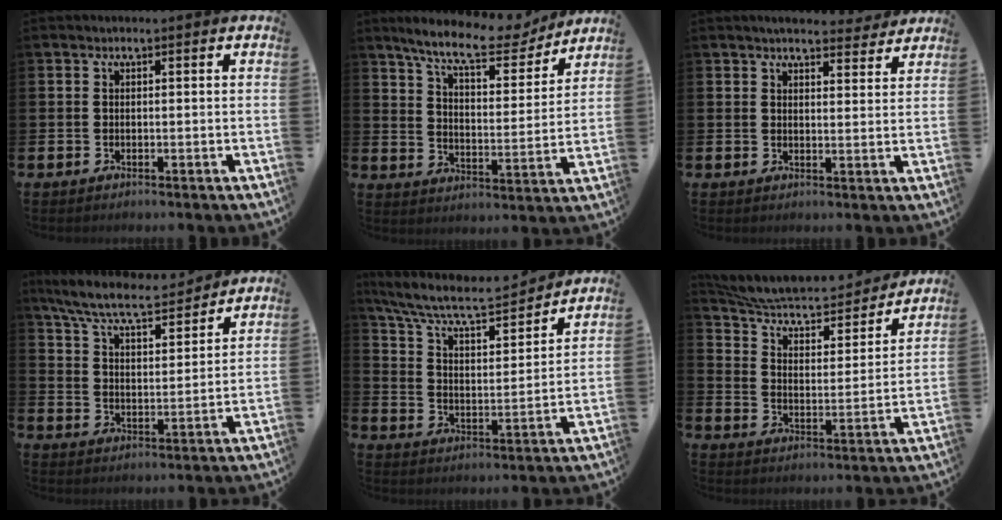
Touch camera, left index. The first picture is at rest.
{"total": 10.1, "force": [9.1, 2.2, 3.9], "torque": [-0.098, -0.051, 0.157]}
{"total": 4.4, "force": [4.3, 0.8, 0.8], "torque": [-0.013, -0.022, 0.076]}
{"total": 8.0, "force": [7.4, 1.1, 2.7], "torque": [-0.085, -0.045, 0.129]}
{"total": 8.4, "force": [7.5, 2.1, 3.2], "torque": [-0.098, -0.049, 0.126]}
{"total": 7.8, "force": [7.1, 2.1, 2.5], "torque": [-0.086, -0.053, 0.120]}